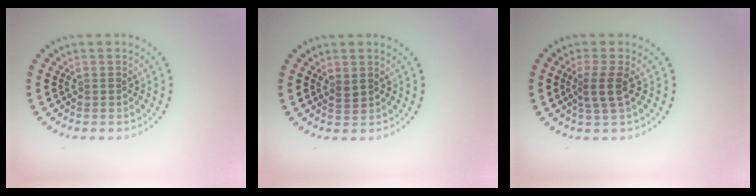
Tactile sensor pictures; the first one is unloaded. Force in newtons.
{"total": 0.8, "press": 0.7, "slide": 0.4}
{"total": 2.2, "press": 1.8, "slide": 1.3}